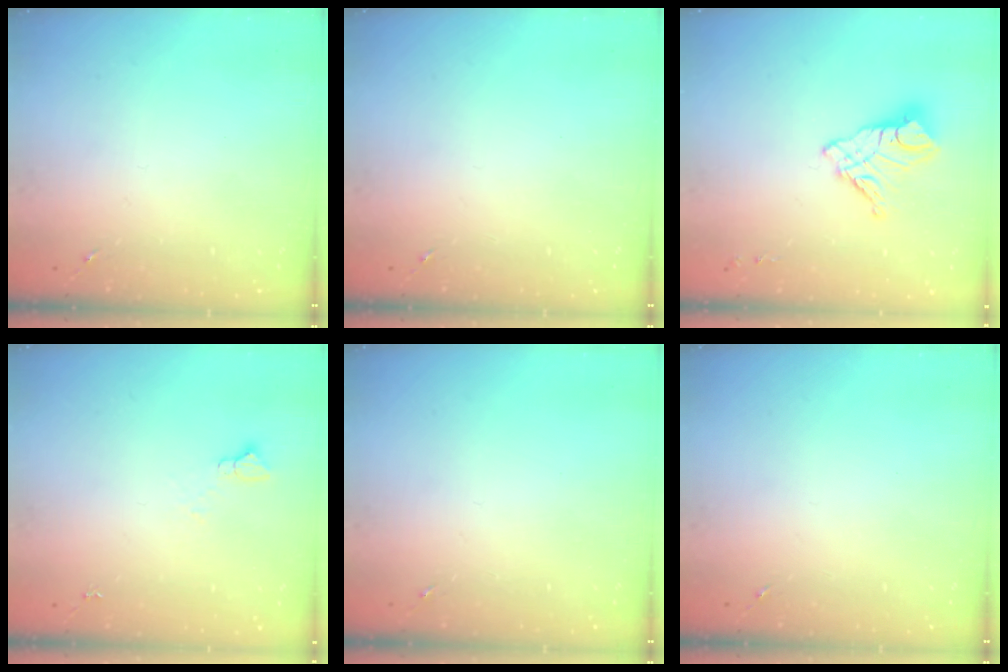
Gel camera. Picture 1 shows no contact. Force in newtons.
{"total": 0.0}
{"total": 12.6, "press": 12.6, "slide": 1.2}
{"total": 3.1, "press": 3.1, "slide": 0.3}
{"total": 0.0}
{"total": 0.0}